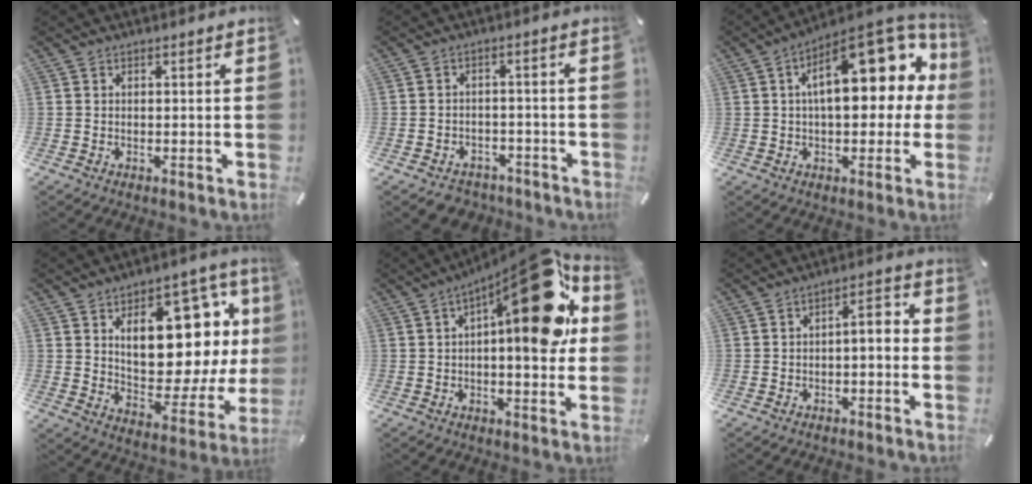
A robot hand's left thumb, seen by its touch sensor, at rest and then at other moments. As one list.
[{"total": 4.1, "force": [-3.1, 2.6, 0.7], "torque": [-0.016, 0.017, -0.061]}, {"total": 20.3, "force": [5.5, 9.8, 16.9], "torque": [-0.226, -0.025, 0.088]}, {"total": 20.0, "force": [8.0, 10.9, 14.7], "torque": [-0.197, -0.057, 0.135]}, {"total": 24.1, "force": [7.4, 9.6, 20.9], "torque": [-0.255, -0.053, 0.113]}, {"total": 4.5, "force": [-2.2, 1.9, 3.4], "torque": [-0.061, 0.018, -0.047]}]